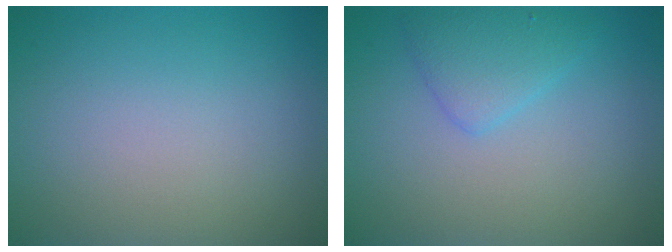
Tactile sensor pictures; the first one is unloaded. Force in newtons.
{"total": 2.5, "press": 2.5, "slide": 0.1}